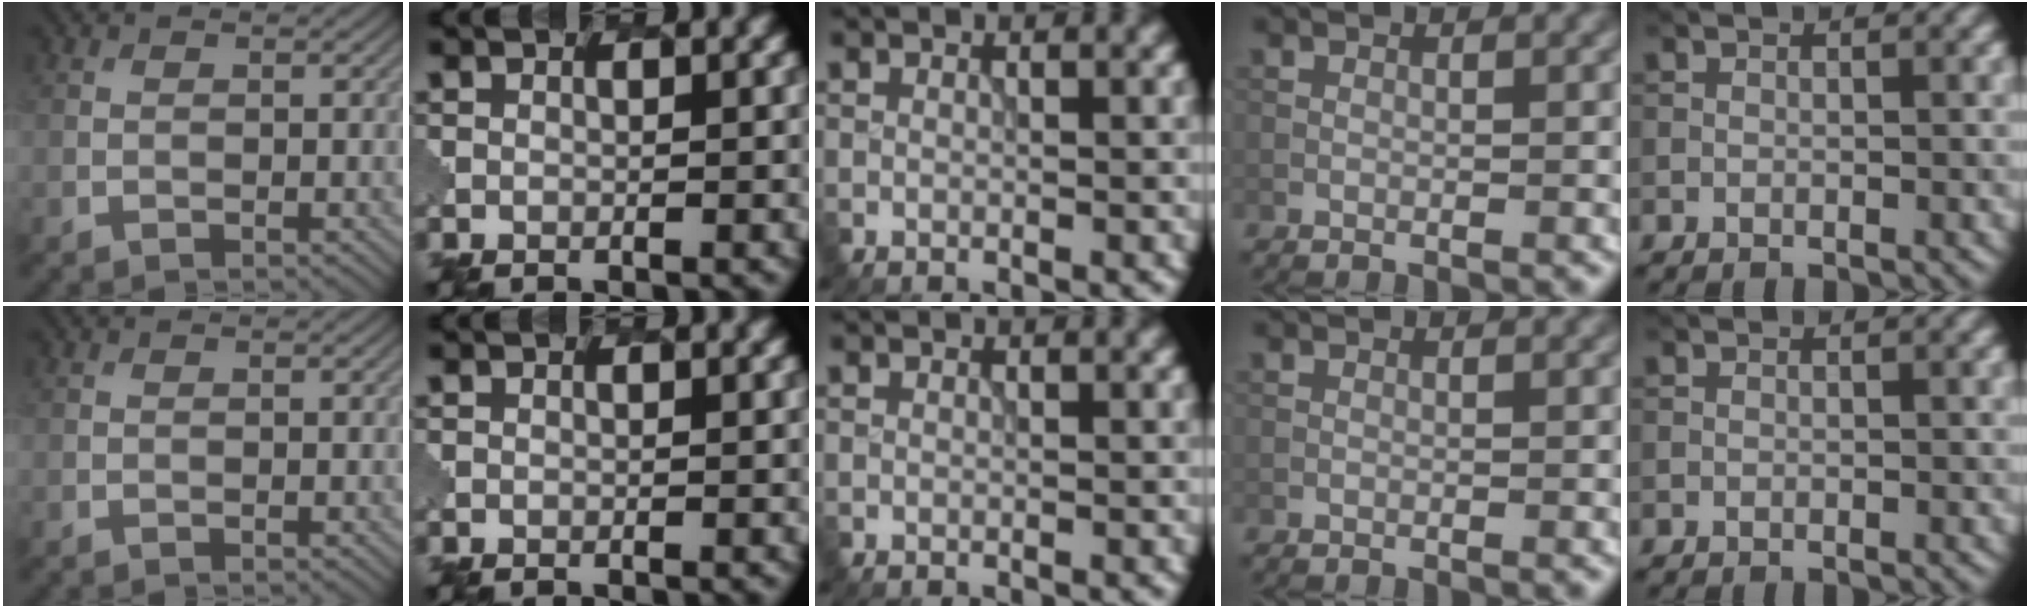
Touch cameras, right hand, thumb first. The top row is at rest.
{}